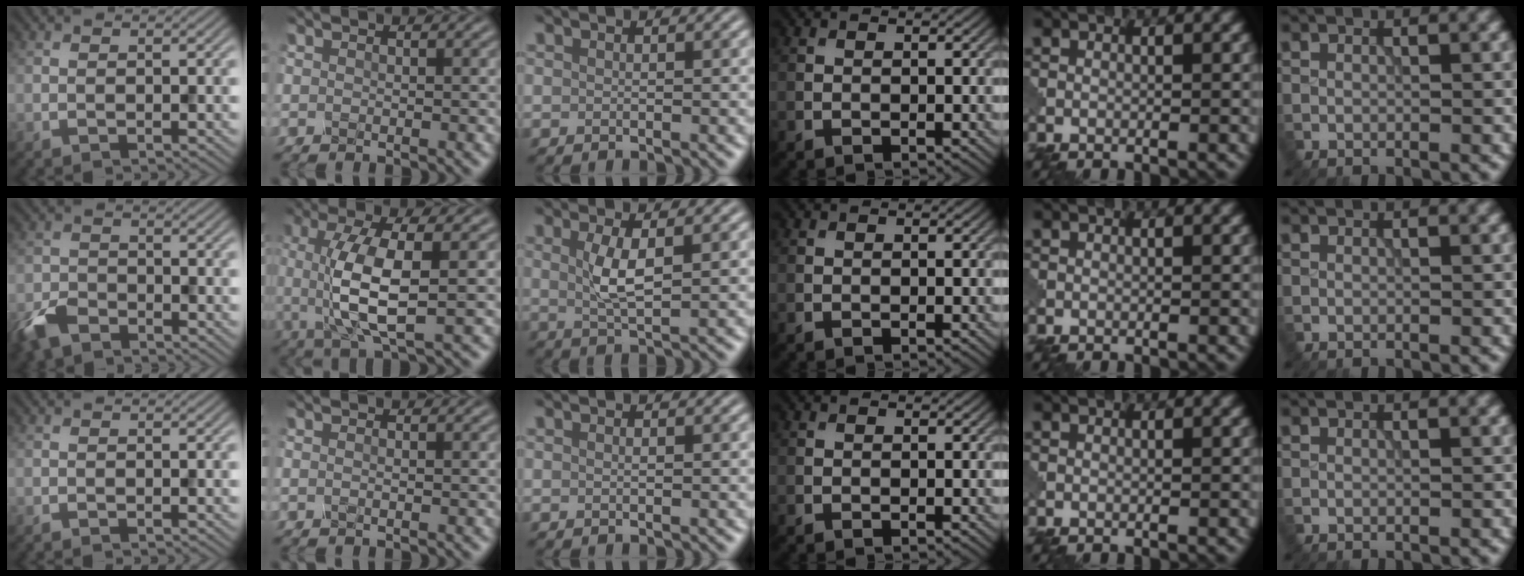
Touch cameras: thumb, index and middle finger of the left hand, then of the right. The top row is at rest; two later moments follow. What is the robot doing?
{"motion": "squeeze", "object": "clothespin"}